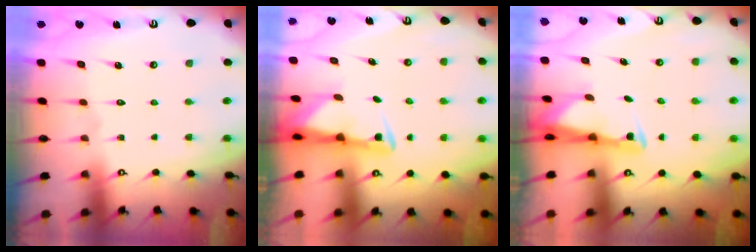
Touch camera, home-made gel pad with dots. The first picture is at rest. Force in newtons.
{"total": 2.7, "press": 2.6, "slide": 0.7}
{"total": 2.7, "press": 2.6, "slide": 0.5}